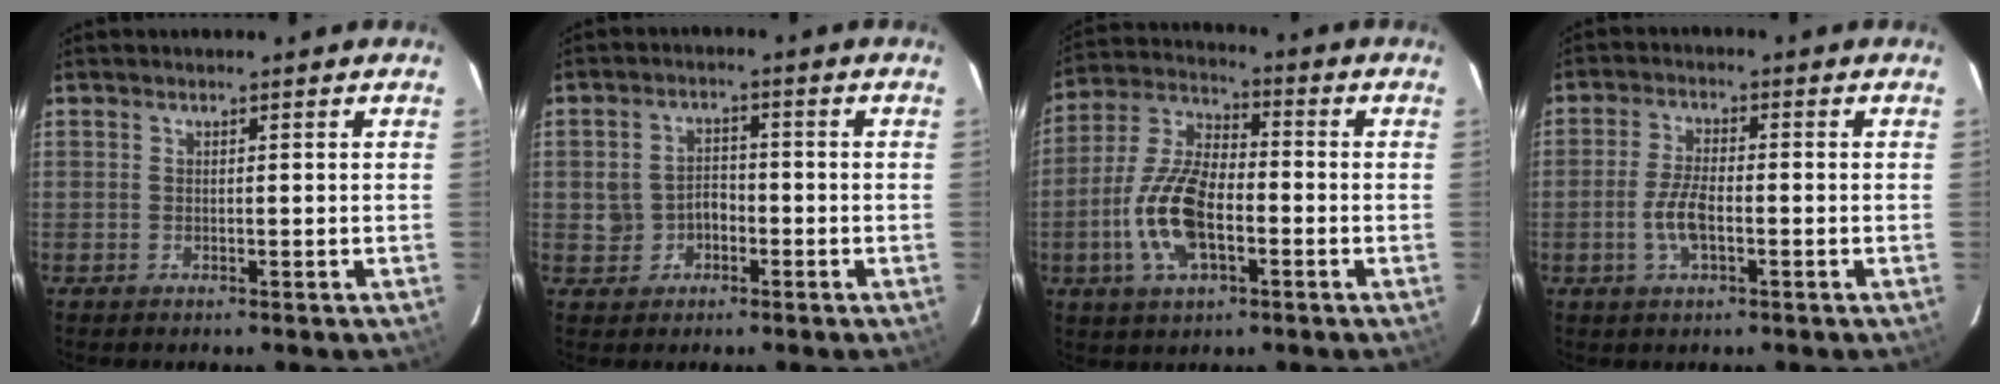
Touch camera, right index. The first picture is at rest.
{"total": 4.4, "force": [-1.4, 3.9, 1.5], "torque": [-0.038, 0.015, -0.014]}
{"total": 13.6, "force": [-4.0, 6.5, 11.3], "torque": [-0.242, 0.005, -0.077]}
{"total": 5.4, "force": [-1.8, 2.0, 4.7], "torque": [-0.102, 0.002, -0.034]}